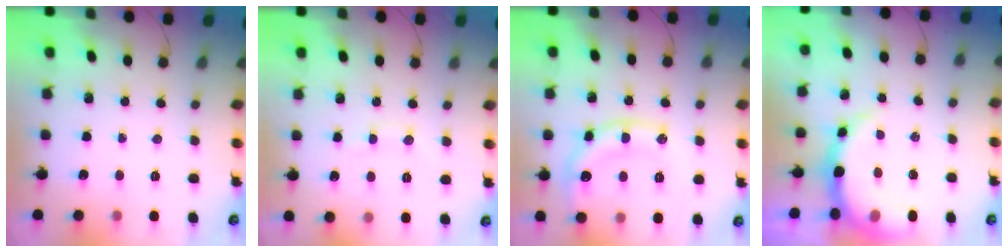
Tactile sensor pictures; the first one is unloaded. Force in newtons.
{"total": 6.2, "press": 6.0, "slide": 1.5}
{"total": 12.9, "press": 12.9, "slide": 1.1}
{"total": 8.7, "press": 8.5, "slide": 1.8}